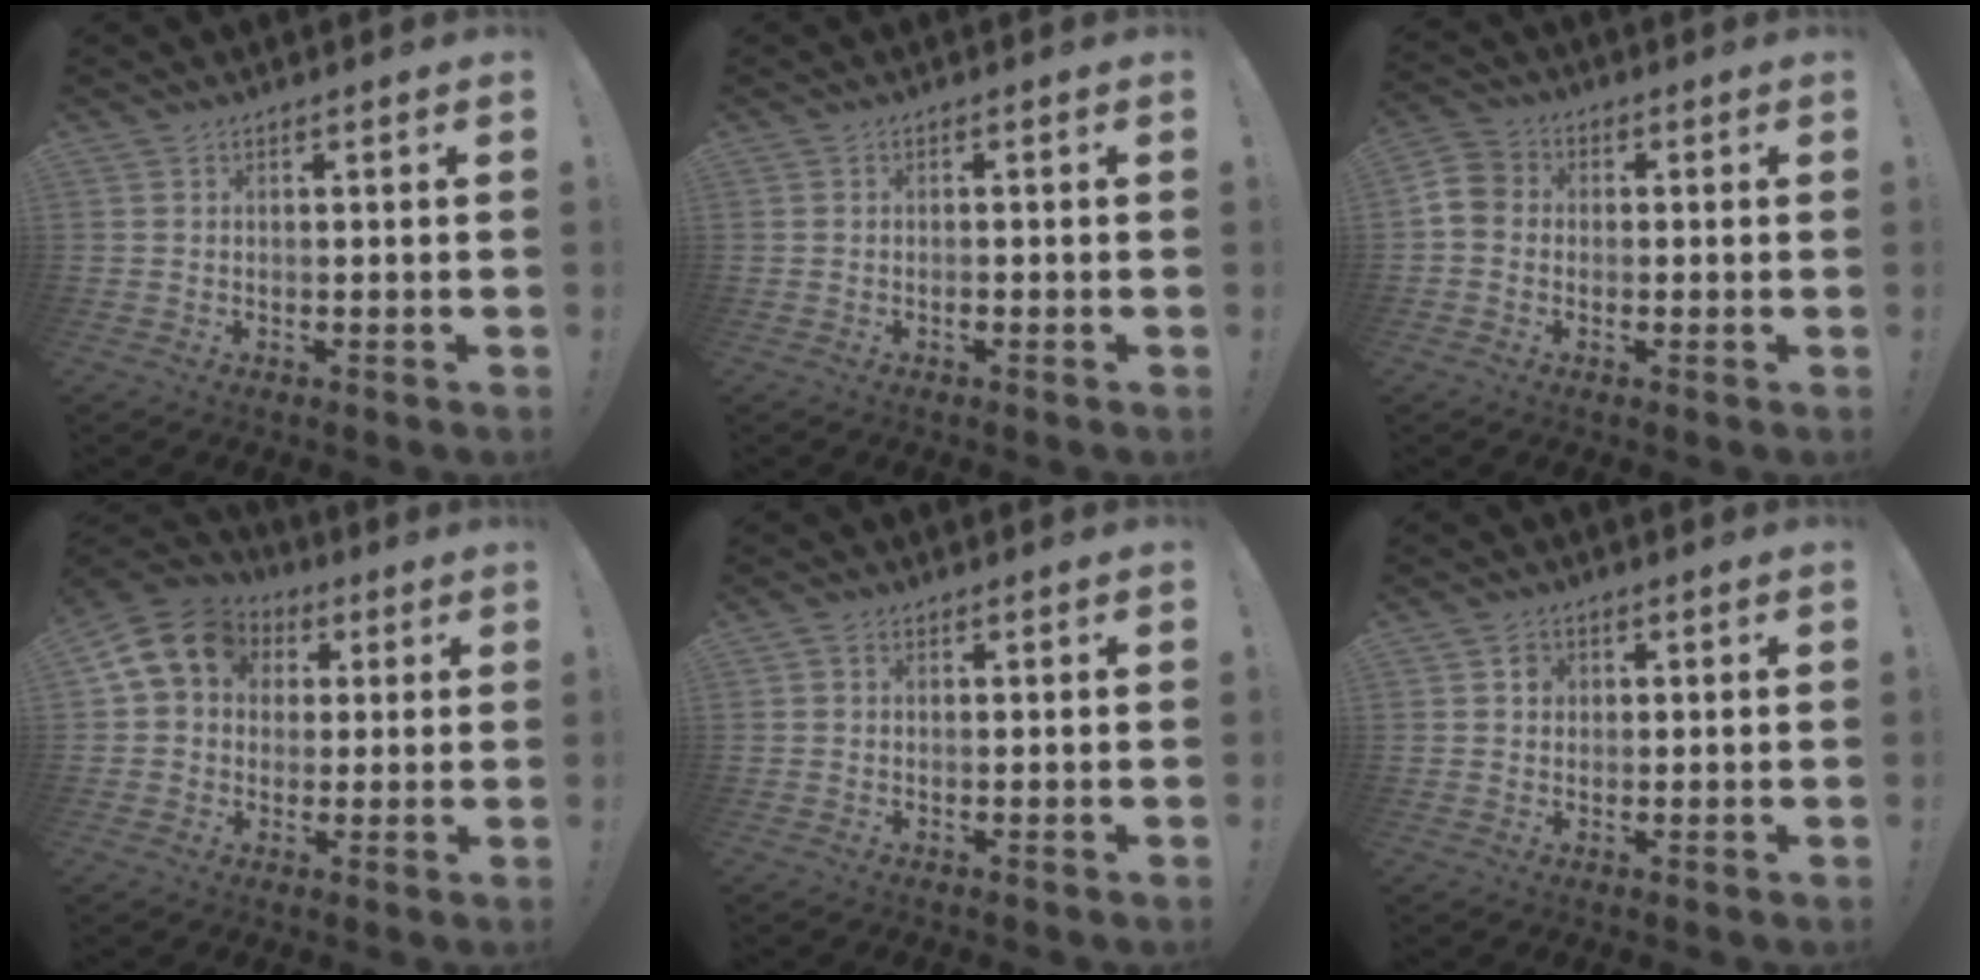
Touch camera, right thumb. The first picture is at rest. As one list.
[{"total": 1.1, "force": [-0.9, 0.3, 0.6], "torque": [-0.017, 0.003, -0.014]}, {"total": 6.4, "force": [-1.0, 5.4, 3.2], "torque": [-0.061, 0.019, -0.016]}, {"total": 13.0, "force": [4.2, 10.5, 6.4], "torque": [-0.099, -0.003, 0.087]}, {"total": 1.2, "force": [0.3, 1.0, 0.5], "torque": [-0.010, 0.004, 0.005]}, {"total": 2.8, "force": [0.5, 2.6, 1.0], "torque": [0.002, -0.001, 0.005]}]